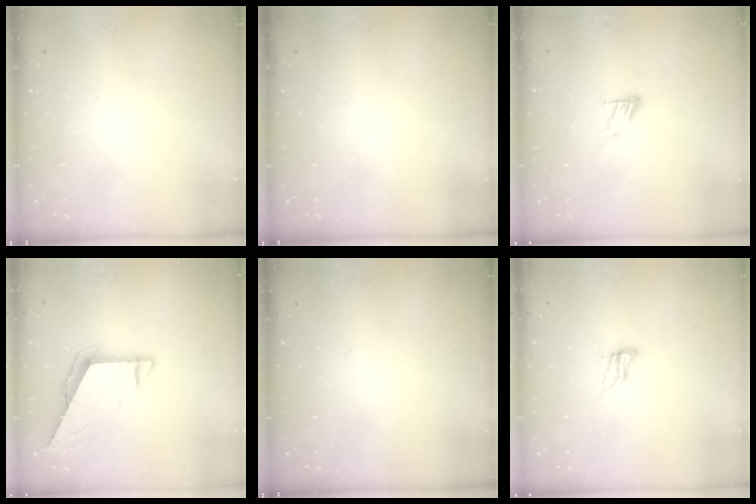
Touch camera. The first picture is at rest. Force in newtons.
{"total": 0.0}
{"total": 5.0, "press": 4.9, "slide": 0.5}
{"total": 7.2, "press": 7.2, "slide": 0.5}
{"total": 0.0}
{"total": 7.9, "press": 7.6, "slide": 2.2}